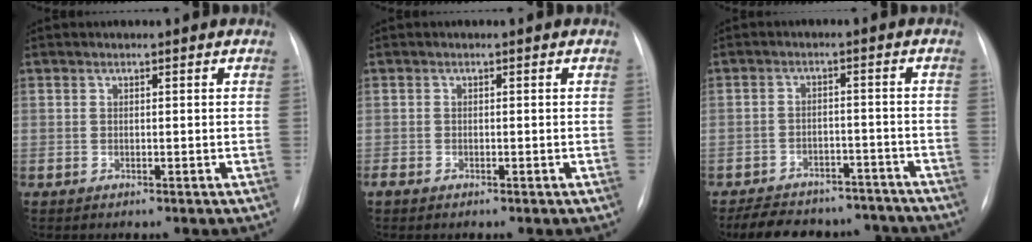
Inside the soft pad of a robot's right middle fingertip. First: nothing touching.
{"total": 1.0, "force": [-0.7, 0.4, 0.6], "torque": [-0.015, -0.002, -0.007]}
{"total": 15.3, "force": [-13.4, 6.0, 4.3], "torque": [-0.084, 0.011, -0.175]}